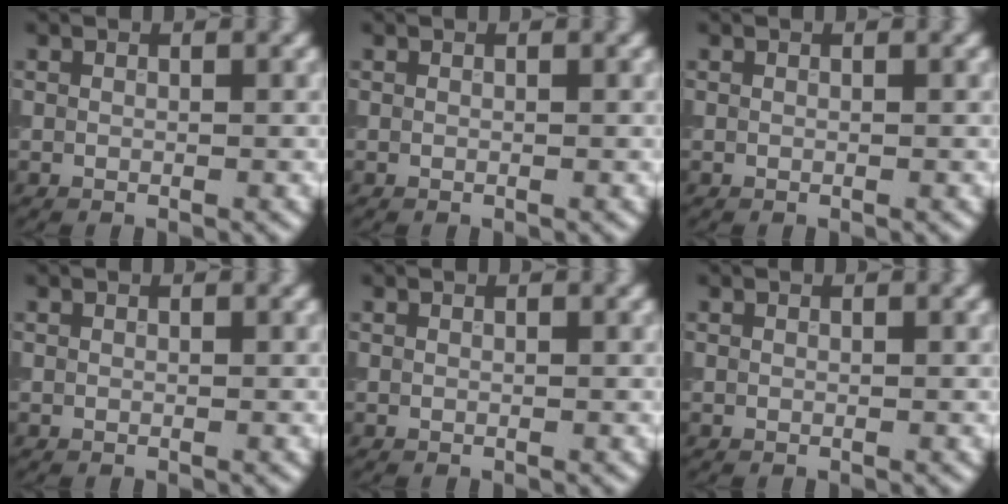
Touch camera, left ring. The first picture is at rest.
{"total": 0.0}
{"total": 0.0}
{"total": 0.0}
{"total": 0.0}
{"total": 0.0}